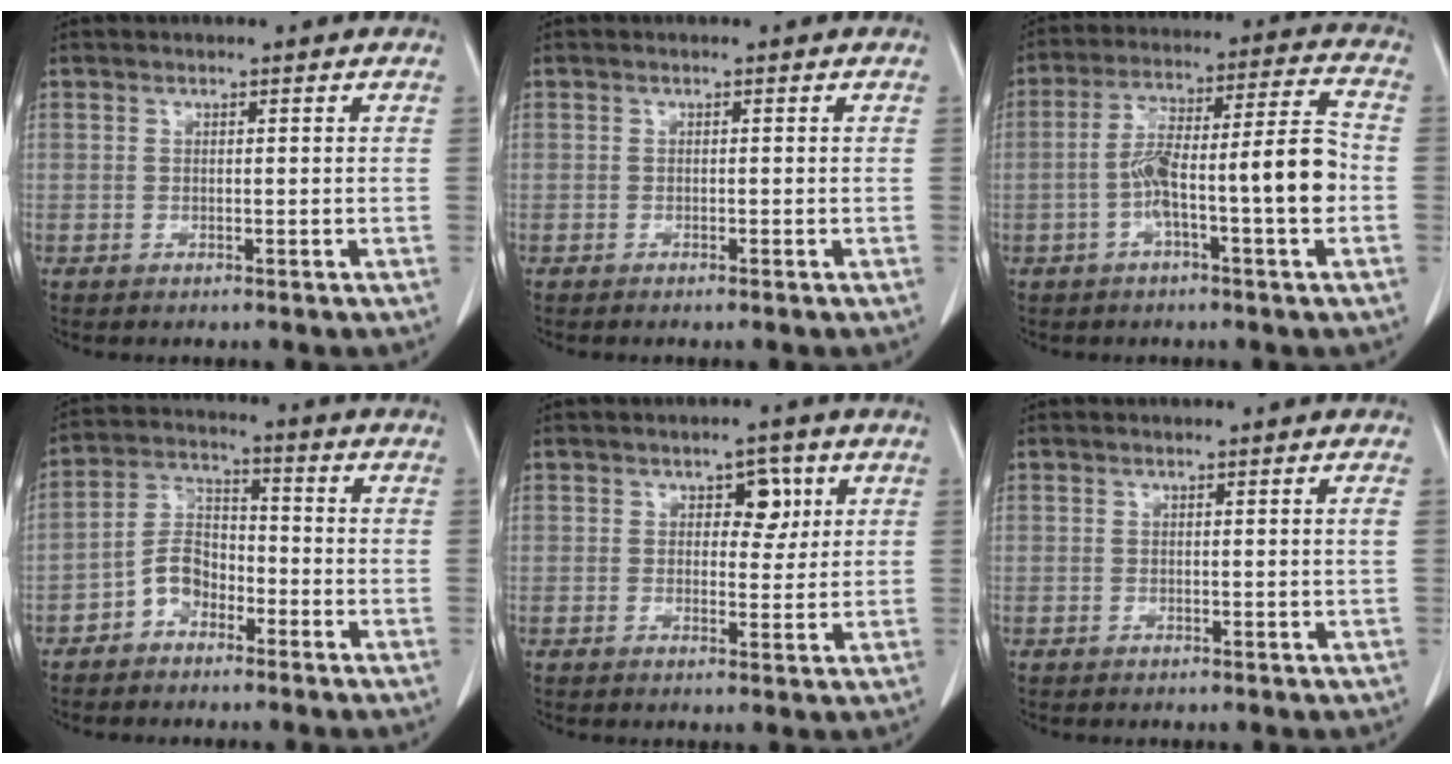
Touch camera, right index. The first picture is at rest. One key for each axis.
{"total": 0.6, "fx": -0.5, "fy": -0.1, "fz": 0.3, "tx": -0.009, "ty": -0.001, "tz": -0.009}
{"total": 13.2, "fx": -3.0, "fy": 1.2, "fz": 12.8, "tx": -0.216, "ty": 0.031, "tz": -0.050}
{"total": 6.1, "fx": -3.3, "fy": 4.0, "fz": 3.2, "tx": -0.067, "ty": 0.018, "tz": -0.067}
{"total": 3.9, "fx": 1.5, "fy": 2.3, "fz": 2.8, "tx": -0.031, "ty": 0.007, "tz": 0.021}
{"total": 0.7, "fx": 0.1, "fy": -0.3, "fz": 0.6, "tx": -0.008, "ty": -0.001, "tz": 0.002}